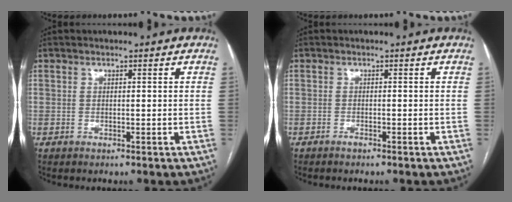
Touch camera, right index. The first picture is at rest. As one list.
[{"total": 0.6, "force": [-0.6, 0.0, 0.3], "torque": [-0.010, -0.001, -0.008]}]